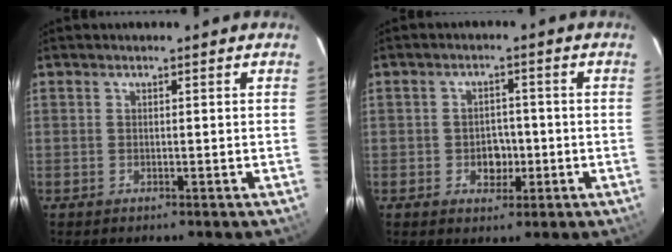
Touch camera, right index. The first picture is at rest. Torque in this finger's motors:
{"motor_torque": [0.69, -0.22, 0.47, 0.03]}